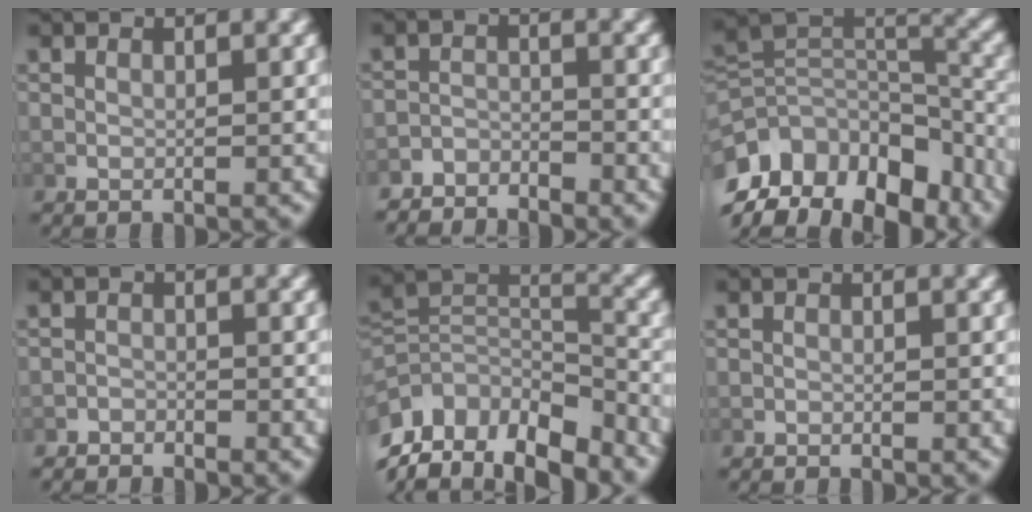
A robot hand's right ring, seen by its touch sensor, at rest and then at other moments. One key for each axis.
{"total": 3.8, "fx": -3.7, "fy": 0.9, "fz": 0.1, "tx": 0.000, "ty": -0.012, "tz": -0.065}
{"total": 17.3, "fx": -7.3, "fy": 12.6, "fz": 9.3, "tx": -0.175, "ty": -0.048, "tz": -0.107}
{"total": 2.5, "fx": -2.4, "fy": 0.4, "fz": -0.3, "tx": 0.008, "ty": -0.009, "tz": -0.041}
{"total": 13.5, "fx": -6.4, "fy": 9.2, "fz": 7.4, "tx": -0.129, "ty": -0.037, "tz": -0.098}
{"total": 0.7, "fx": -0.7, "fy": -0.2, "fz": -0.1, "tx": -0.002, "ty": -0.004, "tz": -0.010}